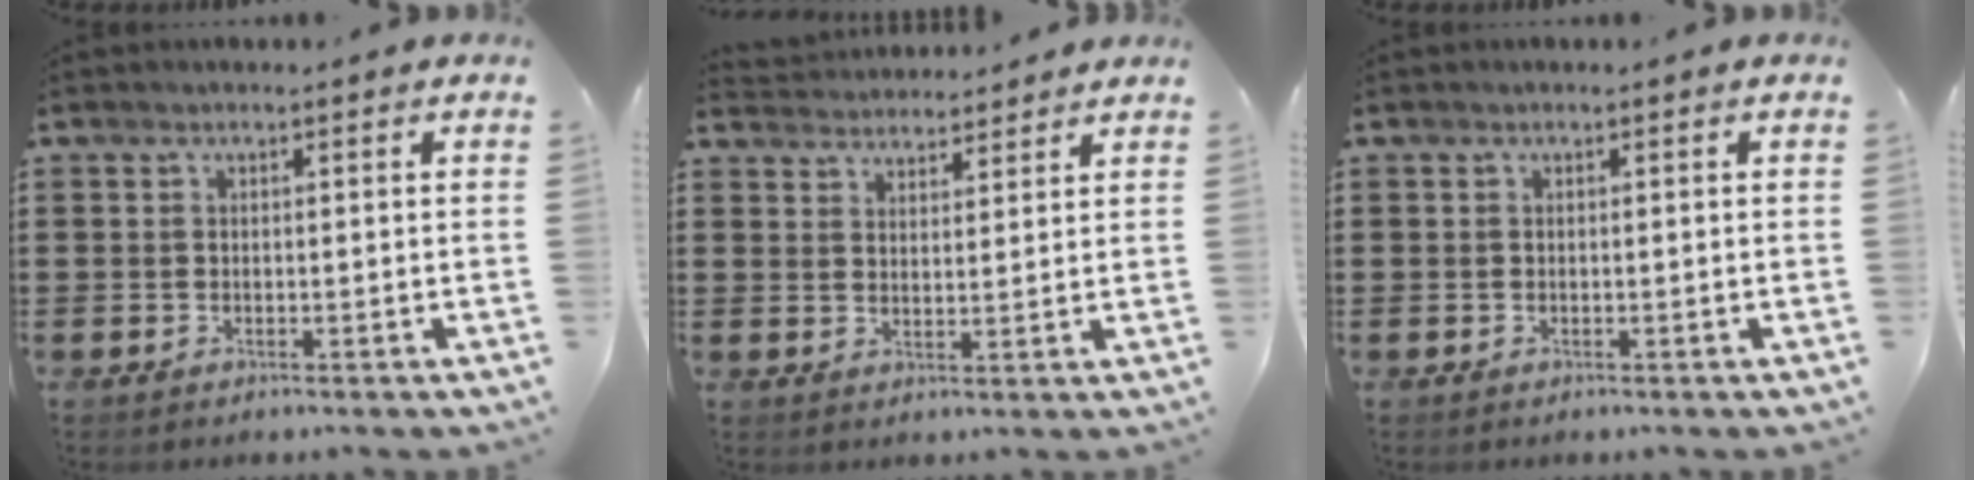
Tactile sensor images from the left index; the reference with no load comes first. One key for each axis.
{"total": 3.3, "fx": 3.3, "fy": 0.3, "fz": -0.4, "tx": -0.005, "ty": -0.011, "tz": 0.060}
{"total": 0.0}